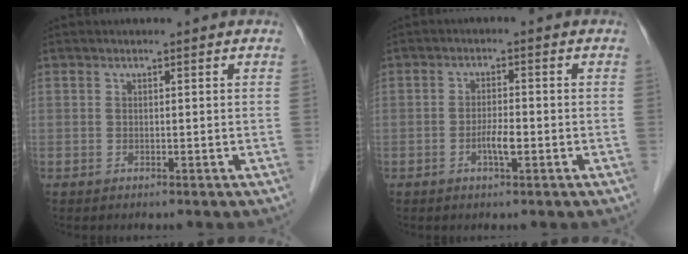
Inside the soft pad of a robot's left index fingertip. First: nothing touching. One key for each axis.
{"total": 3.0, "fx": -1.1, "fy": 0.5, "fz": 2.7, "tx": -0.052, "ty": 0.001, "tz": -0.020}